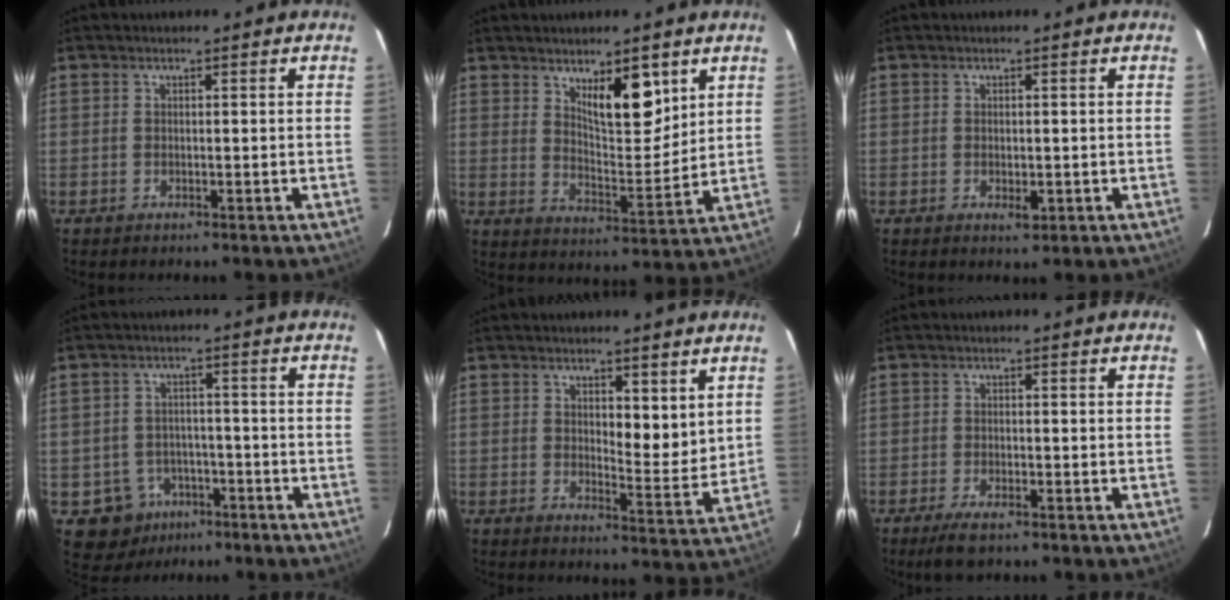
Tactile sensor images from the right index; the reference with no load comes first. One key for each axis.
{"total": 8.6, "fx": 4.8, "fy": 2.6, "fz": 6.7, "tx": -0.110, "ty": -0.009, "tz": 0.085}
{"total": 1.8, "fx": -0.5, "fy": 0.7, "fz": 1.6, "tx": -0.027, "ty": -0.003, "tz": -0.003}
{"total": 7.1, "fx": -3.2, "fy": 6.3, "fz": 1.0, "tx": -0.021, "ty": 0.010, "tz": -0.038}
{"total": 5.5, "fx": 2.7, "fy": 2.0, "fz": 4.4, "tx": -0.061, "ty": -0.018, "tz": 0.042}
{"total": 3.6, "fx": -2.5, "fy": 0.9, "fz": 2.3, "tx": -0.051, "ty": -0.006, "tz": -0.041}